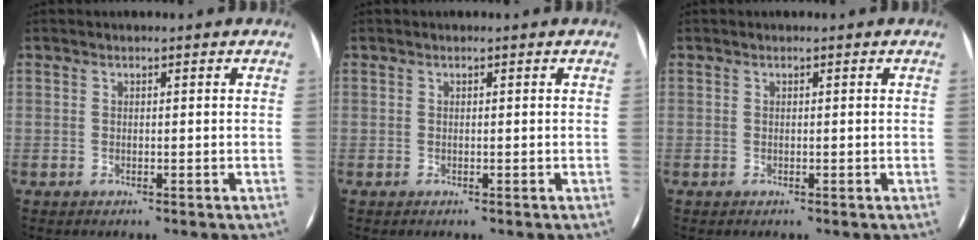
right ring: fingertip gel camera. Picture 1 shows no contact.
{"total": 0.0}
{"total": 0.0}